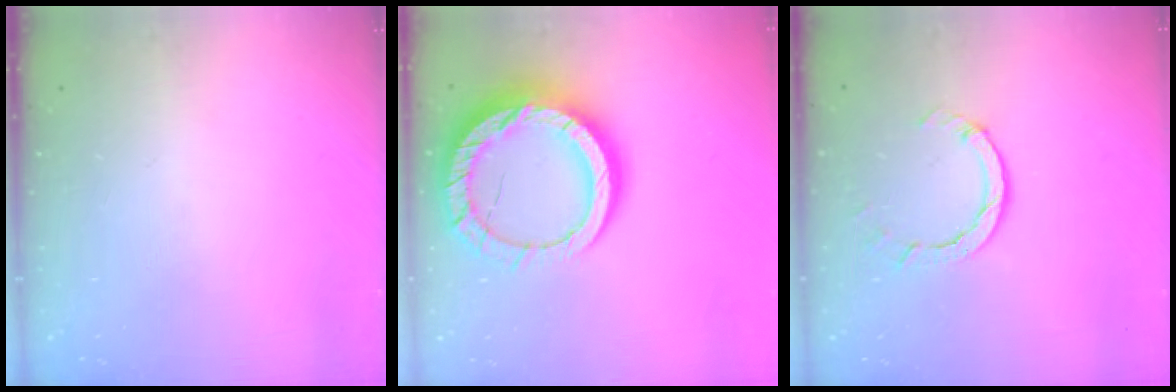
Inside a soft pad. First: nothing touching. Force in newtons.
{"total": 20.2, "press": 20.1, "slide": 2.0}
{"total": 3.8, "press": 3.8, "slide": 0.4}